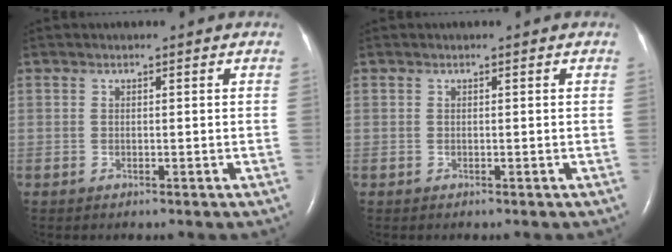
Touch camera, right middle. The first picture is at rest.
{"total": 0.0}